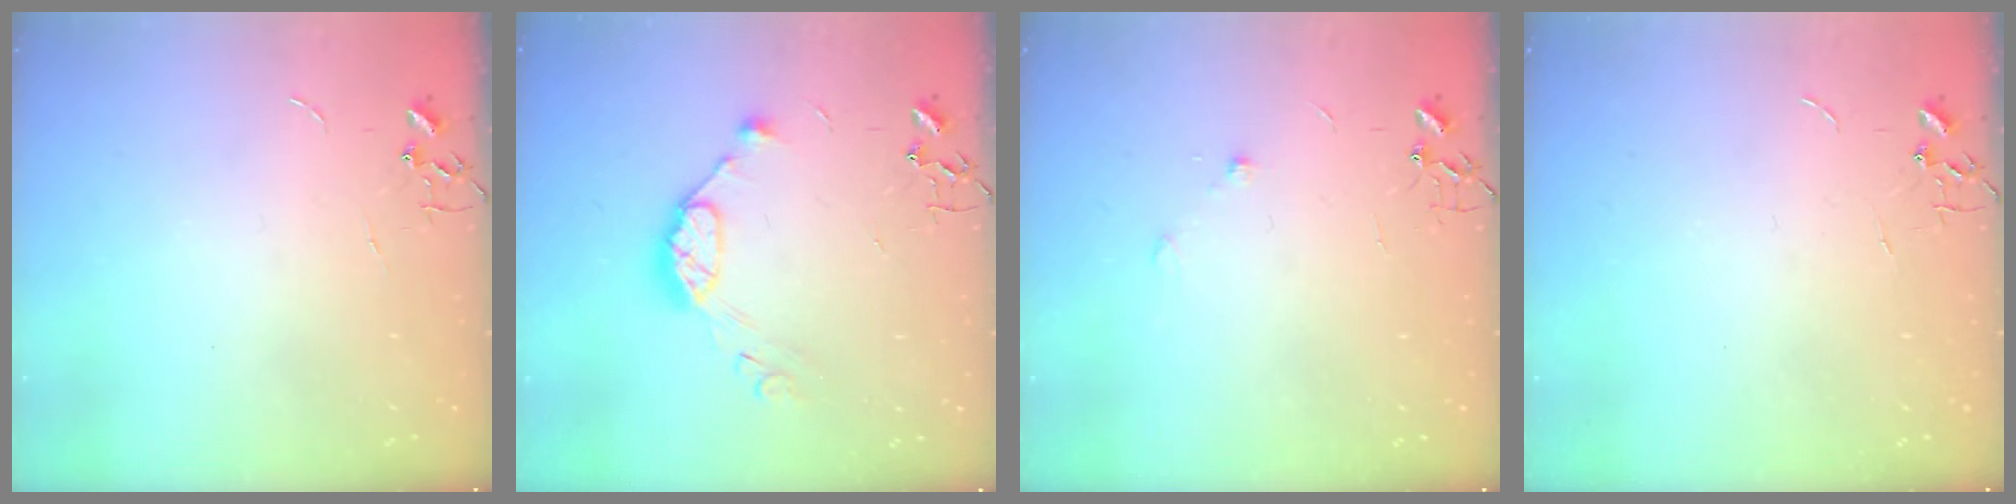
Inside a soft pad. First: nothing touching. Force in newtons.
{"total": 10.8, "press": 10.7, "slide": 0.8}
{"total": 5.0, "press": 4.9, "slide": 1.3}
{"total": 0.0}